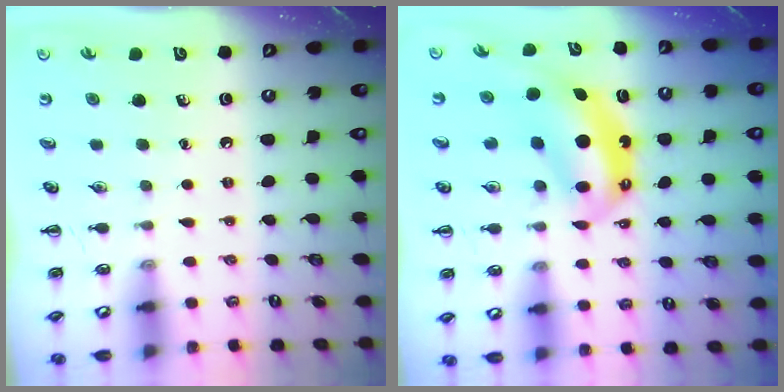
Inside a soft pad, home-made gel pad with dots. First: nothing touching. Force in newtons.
{"total": 6.8, "press": 6.7, "slide": 1.1}